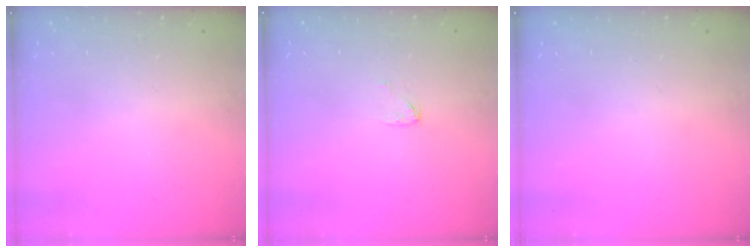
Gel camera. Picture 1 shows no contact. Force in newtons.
{"total": 3.5, "press": 3.5, "slide": 0.2}
{"total": 0.0}